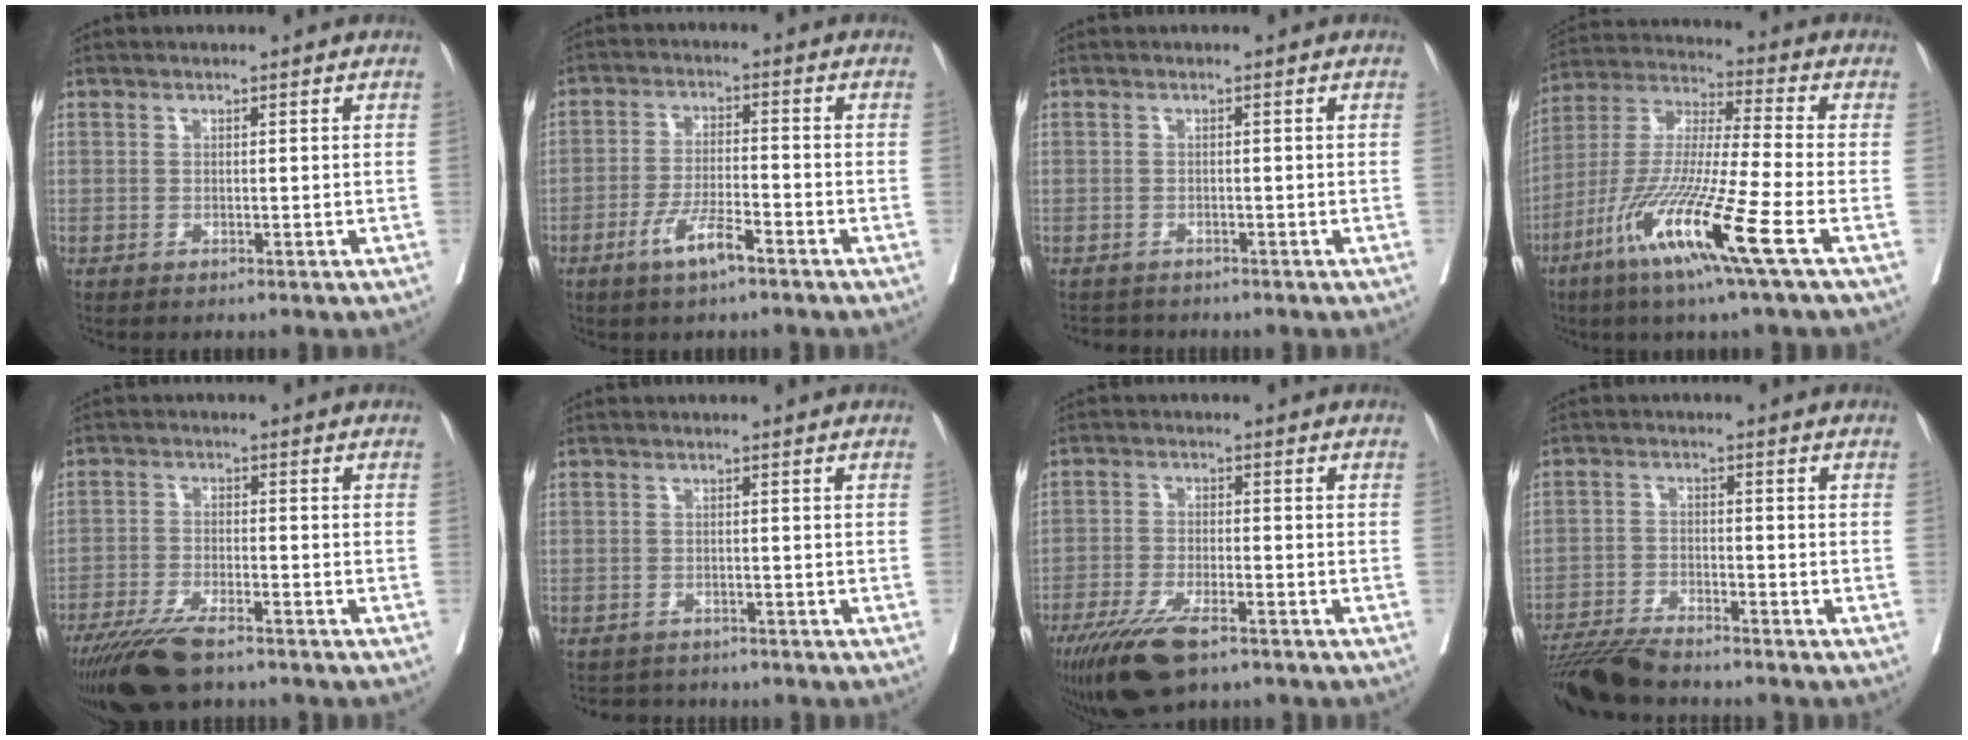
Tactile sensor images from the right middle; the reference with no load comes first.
{"total": 5.8, "force": [-3.6, 0.8, 4.4], "torque": [-0.090, -0.004, -0.066]}
{"total": 2.0, "force": [-1.9, 0.7, -0.3], "torque": [0.004, -0.004, -0.032]}
{"total": 16.4, "force": [-7.7, -0.9, 14.5], "torque": [-0.302, -0.037, -0.150]}
{"total": 9.2, "force": [-7.2, 1.8, 5.5], "torque": [-0.097, -0.022, -0.127]}
{"total": 2.8, "force": [-2.6, 1.1, -0.4], "torque": [0.007, -0.003, -0.042]}
{"total": 9.5, "force": [-6.6, 2.4, 6.4], "torque": [-0.115, -0.019, -0.114]}
{"total": 8.0, "force": [-7.4, 0.4, 3.0], "torque": [-0.043, -0.021, -0.132]}